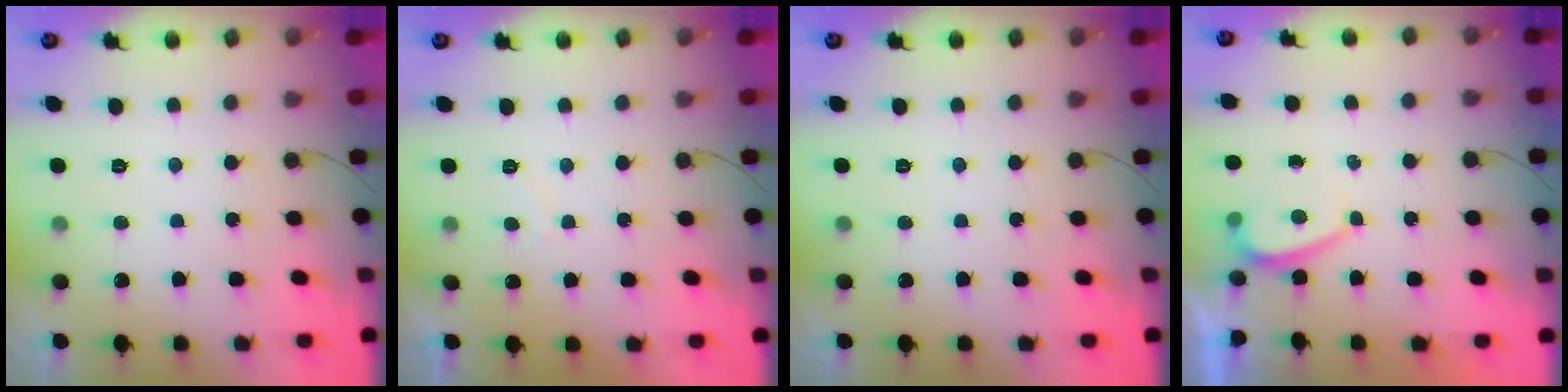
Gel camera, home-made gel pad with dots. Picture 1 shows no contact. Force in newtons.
{"total": 1.3, "press": 1.1, "slide": 0.6}
{"total": 0.0}
{"total": 0.9, "press": 0.7, "slide": 0.5}